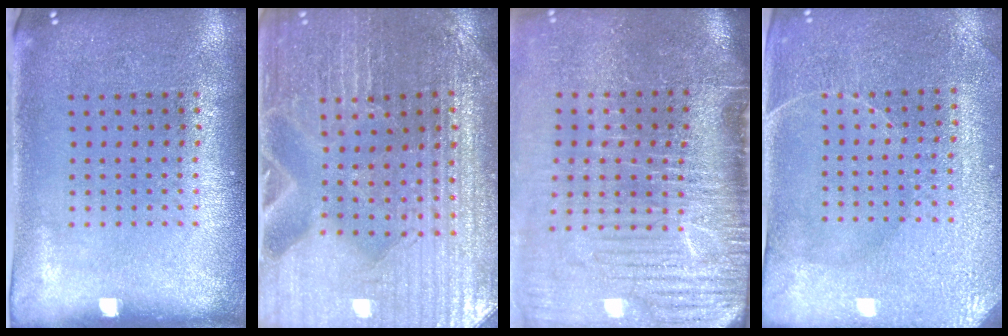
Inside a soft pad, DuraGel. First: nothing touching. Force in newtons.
{"total": 3.5, "press": 3.4, "slide": 0.3}
{"total": 5.1, "press": 4.2, "slide": 2.9}
{"total": 3.3, "press": 3.3, "slide": 0.4}